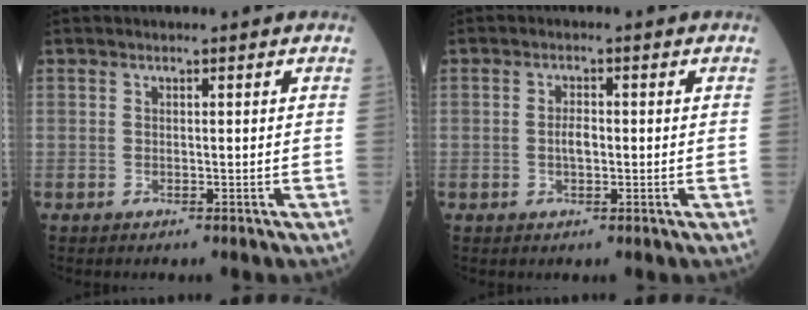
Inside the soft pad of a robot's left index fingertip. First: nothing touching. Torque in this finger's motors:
{"motor_torque": [0.49, 0.23, 0.06, 0.02]}